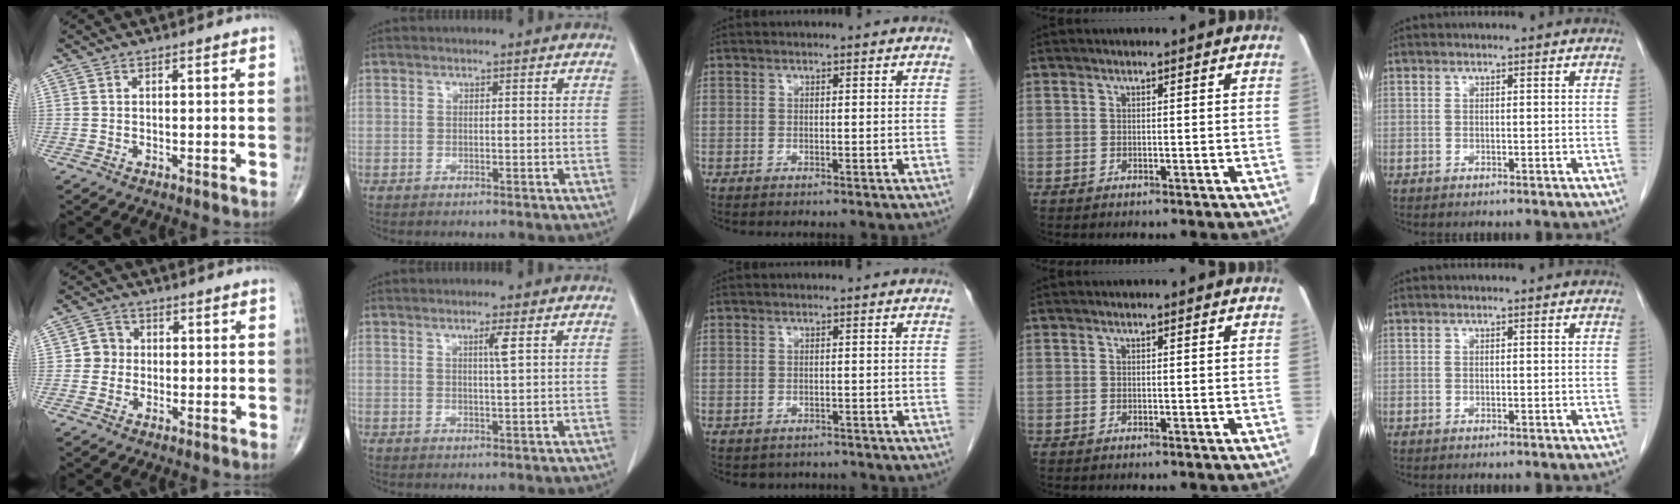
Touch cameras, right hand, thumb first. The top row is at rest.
{"thumb": {"total": 3.7, "force": [-0.2, 3.6, 1.0], "torque": [0.009, 0.009, -0.012]}, "index": {"total": 2.0, "force": [0.8, -0.4, 1.8], "torque": [-0.035, -0.004, 0.015]}, "middle": {"total": 2.4, "force": [-2.1, 1.3, 0.2], "torque": [-0.007, 0.001, -0.027]}}